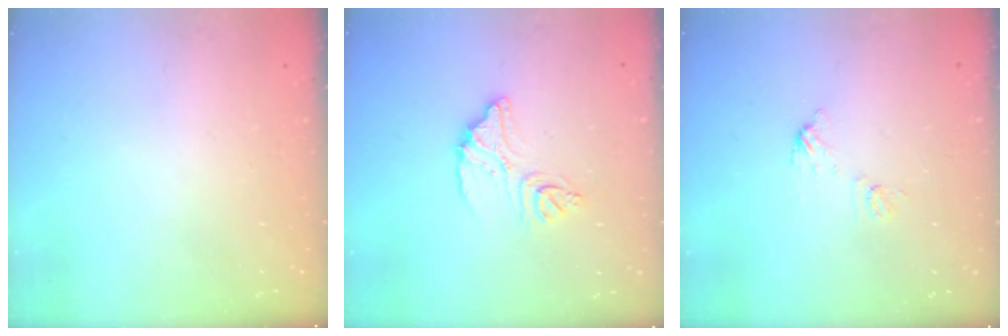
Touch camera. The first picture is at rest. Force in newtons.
{"total": 11.7, "press": 11.7, "slide": 1.0}
{"total": 5.7, "press": 5.7, "slide": 0.4}